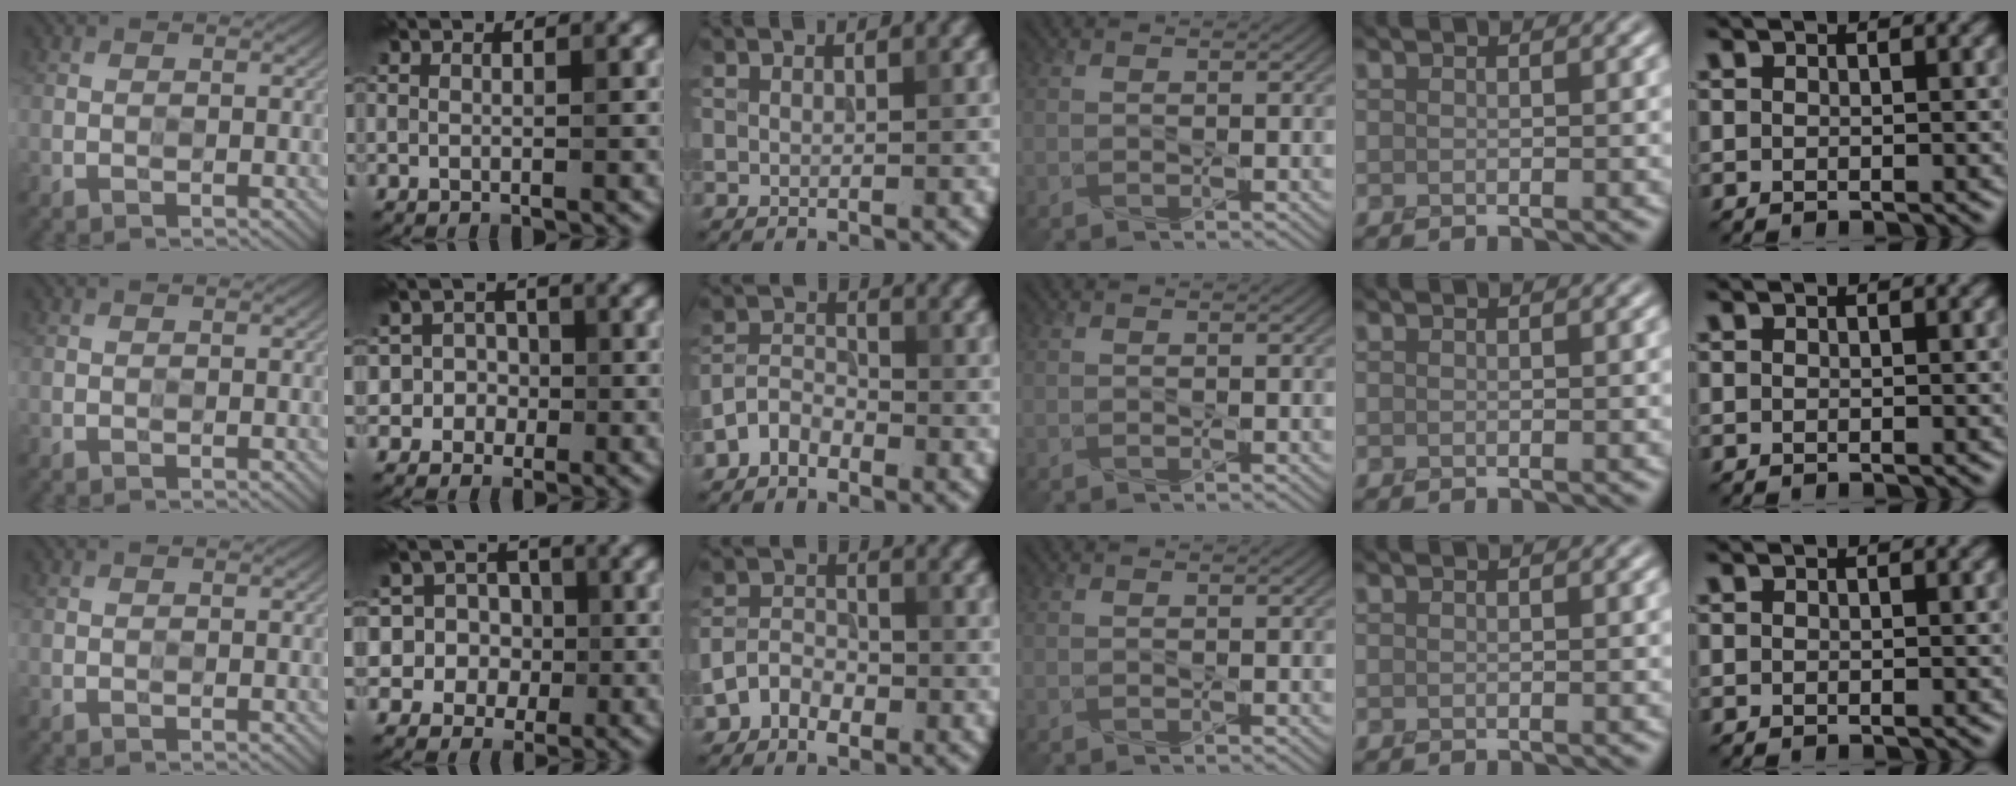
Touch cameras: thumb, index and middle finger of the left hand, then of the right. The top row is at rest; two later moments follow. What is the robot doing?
{"motion": "press", "object": "gel pad"}